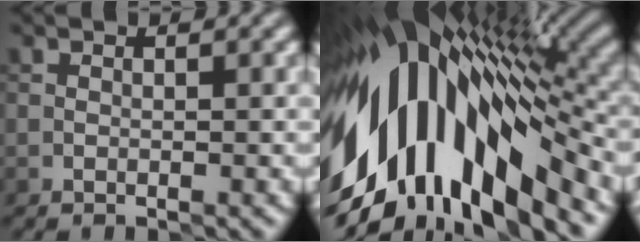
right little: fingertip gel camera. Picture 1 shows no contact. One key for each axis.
{"total": 14.1, "fx": -3.2, "fy": 8.3, "fz": 11.0, "tx": -0.221, "ty": 0.007, "tz": -0.059}